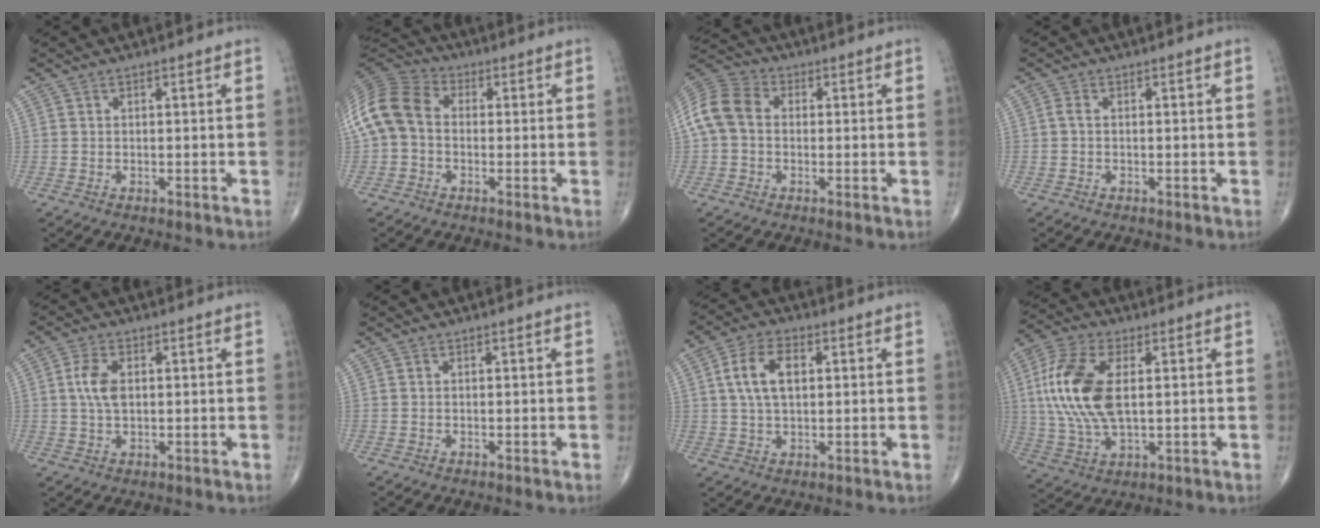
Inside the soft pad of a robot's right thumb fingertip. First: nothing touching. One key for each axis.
{"total": 11.5, "fx": -0.5, "fy": 8.6, "fz": 7.6, "tx": -0.154, "ty": 0.031, "tz": -0.024}
{"total": 9.7, "fx": 0.1, "fy": 7.4, "fz": 6.3, "tx": -0.127, "ty": 0.031, "tz": -0.009}
{"total": 0.9, "fx": -0.1, "fy": 0.4, "fz": 0.8, "tx": -0.017, "ty": 0.000, "tz": -0.007}
{"total": 5.0, "fx": 0.8, "fy": 2.8, "fz": 4.1, "tx": -0.089, "ty": 0.002, "tz": 0.012}
{"total": 0.0}
{"total": 8.3, "fx": 1.8, "fy": 4.7, "fz": 6.6, "tx": -0.119, "ty": 0.008, "tz": 0.033}
{"total": 15.6, "fx": 2.2, "fy": 7.8, "fz": 13.4, "tx": -0.296, "ty": 0.002, "tz": 0.043}